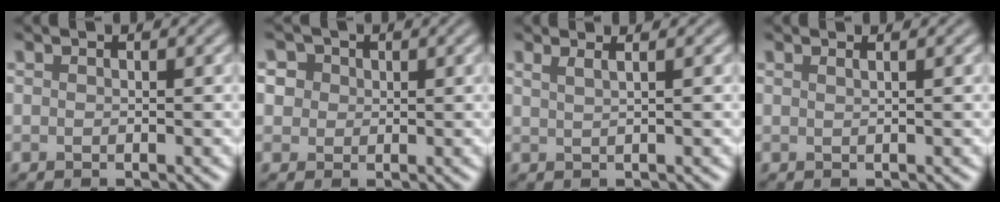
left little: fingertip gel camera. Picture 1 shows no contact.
{"total": 4.9, "force": [2.1, 3.9, 2.2], "torque": [-0.048, 0.015, 0.022]}
{"total": 1.1, "force": [0.7, 0.2, 0.9], "torque": [-0.009, 0.003, 0.004]}
{"total": 0.0}